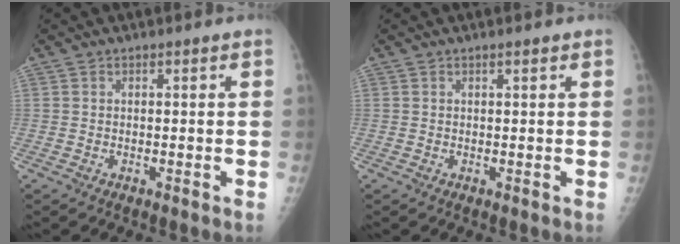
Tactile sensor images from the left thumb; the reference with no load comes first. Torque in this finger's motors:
{"motor_torque": [-0.33, -0.03, 0.02, -0.02, -0.02]}